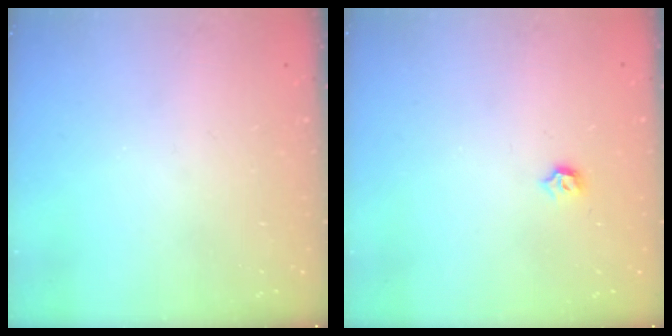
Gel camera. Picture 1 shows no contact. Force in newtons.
{"total": 3.7, "press": 3.6, "slide": 0.6}